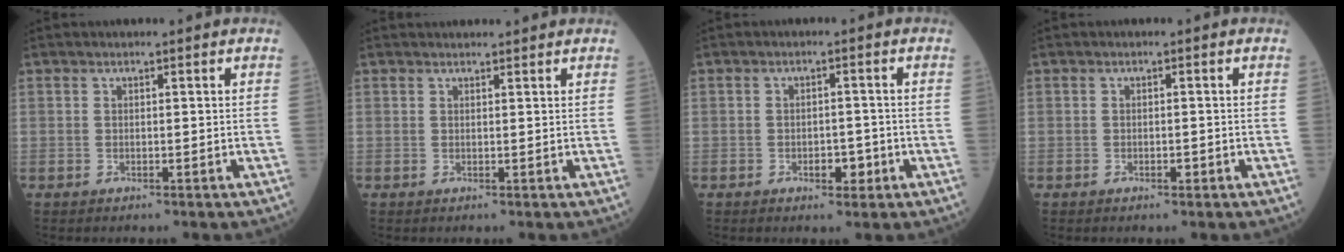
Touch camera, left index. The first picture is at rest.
{"total": 3.9, "force": [3.8, 0.6, 0.8], "torque": [-0.007, 0.027, 0.048]}
{"total": 2.8, "force": [-1.2, 1.5, 2.1], "torque": [-0.027, 0.006, -0.012]}
{"total": 0.8, "force": [-0.4, 0.3, 0.6], "torque": [-0.010, 0.001, -0.004]}